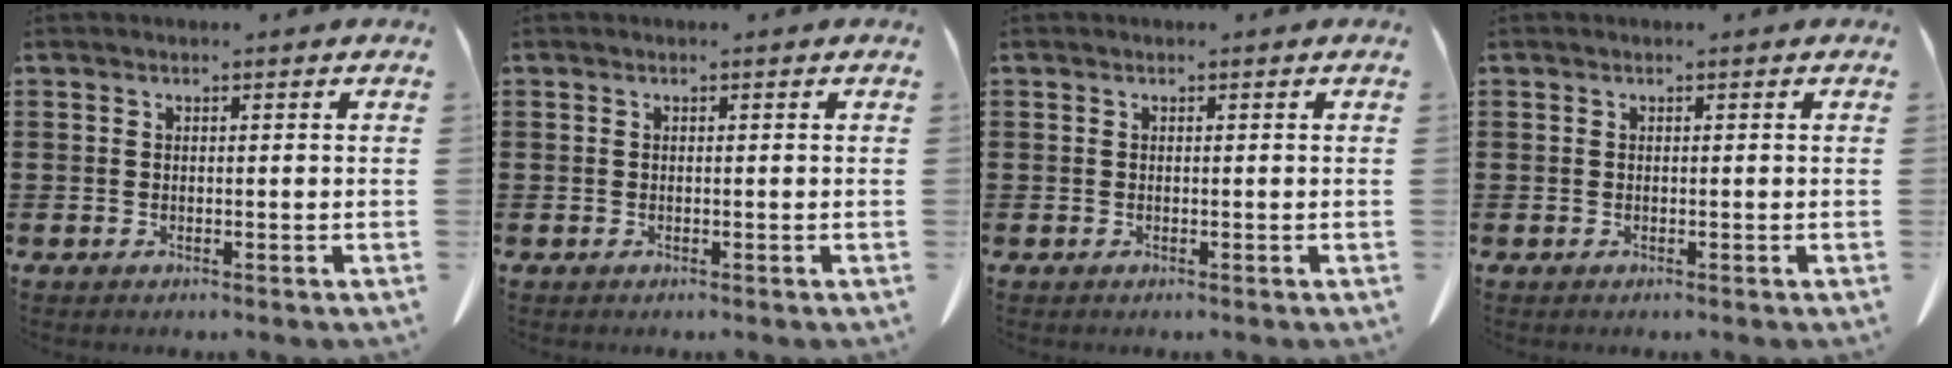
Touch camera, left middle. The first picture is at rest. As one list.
[{"total": 0.0}, {"total": 0.0}, {"total": 0.0}]